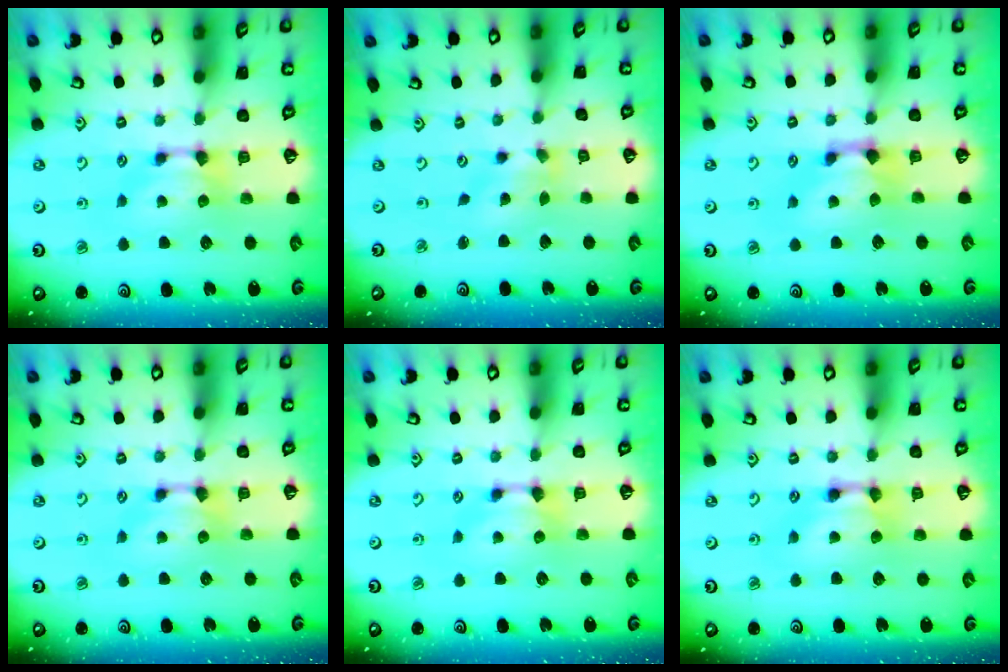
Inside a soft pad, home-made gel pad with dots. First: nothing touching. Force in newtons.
{"total": 1.3, "press": 0.6, "slide": 1.1}
{"total": 1.1, "press": 0.1, "slide": 1.1}
{"total": 0.0}
{"total": 0.0}
{"total": 1.9, "press": 1.9, "slide": 0.1}